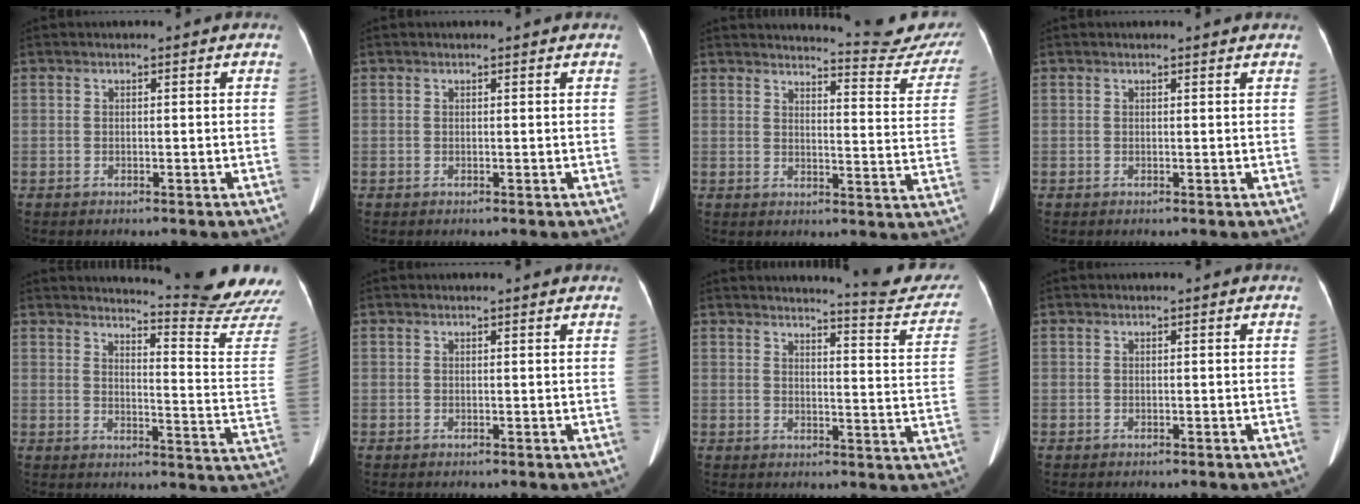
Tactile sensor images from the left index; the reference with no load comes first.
{"total": 1.0, "force": [0.9, 0.0, 0.3], "torque": [-0.011, 0.005, 0.012]}
{"total": 14.5, "force": [14.3, -0.2, 2.1], "torque": [-0.019, -0.102, 0.146]}
{"total": 1.7, "force": [1.7, 0.0, 0.4], "torque": [-0.011, 0.002, 0.017]}
{"total": 15.9, "force": [15.5, -3.0, 2.1], "torque": [-0.036, -0.151, 0.172]}
{"total": 1.3, "force": [1.3, 0.0, 0.3], "torque": [-0.011, 0.004, 0.015]}
{"total": 11.5, "force": [11.3, 0.3, 2.2], "torque": [-0.012, -0.063, 0.117]}
{"total": 0.0}